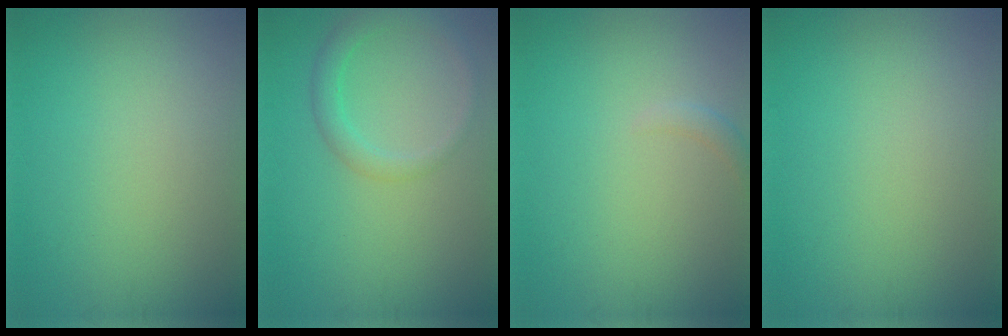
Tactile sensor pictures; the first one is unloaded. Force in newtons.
{"total": 2.3, "press": 2.3, "slide": 0.1}
{"total": 1.0, "press": 0.9, "slide": 0.2}
{"total": 0.0}